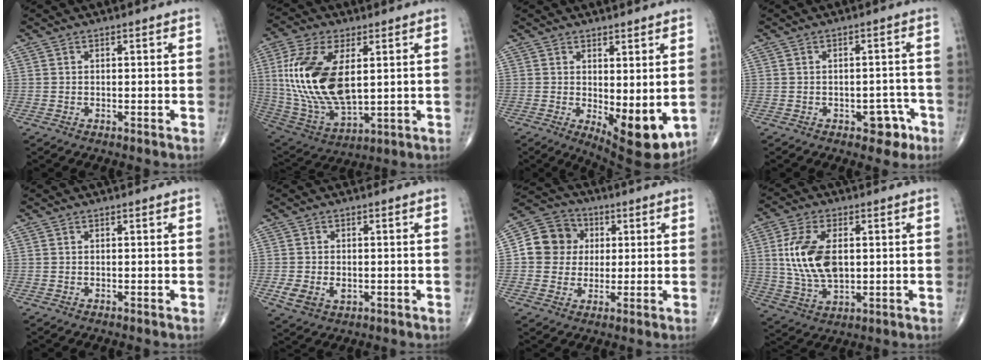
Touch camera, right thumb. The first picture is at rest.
{"total": 20.3, "force": [3.3, 10.5, 17.0], "torque": [-0.350, -0.021, 0.070]}
{"total": 10.2, "force": [-0.9, 4.1, 9.3], "torque": [-0.115, -0.026, 0.002]}
{"total": 4.7, "force": [-2.4, 2.9, 2.8], "torque": [-0.011, 0.021, -0.028]}
{"total": 0.0}
{"total": 5.8, "force": [-1.5, 4.1, 3.8], "torque": [-0.070, 0.001, -0.019]}
{"total": 10.4, "force": [1.3, 9.6, 3.7], "torque": [-0.034, 0.010, 0.014]}
{"total": 13.0, "force": [1.6, 7.4, 10.6], "torque": [-0.206, -0.006, 0.036]}